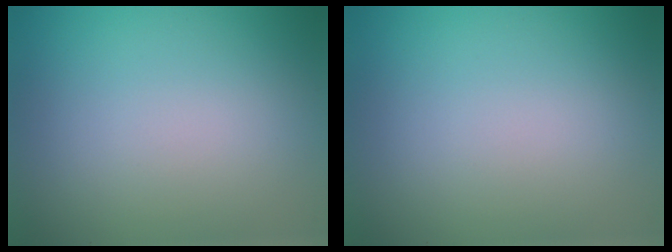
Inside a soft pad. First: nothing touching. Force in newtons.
{"total": 0.0}